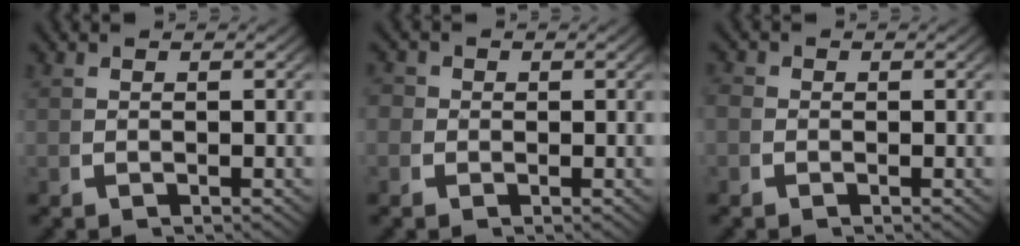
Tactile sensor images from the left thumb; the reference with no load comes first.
{"total": 2.0, "force": [0.1, 2.0, 0.5], "torque": [-0.003, 0.001, -0.007]}
{"total": 1.0, "force": [-0.3, 0.9, 0.2], "torque": [0.001, 0.001, -0.012]}